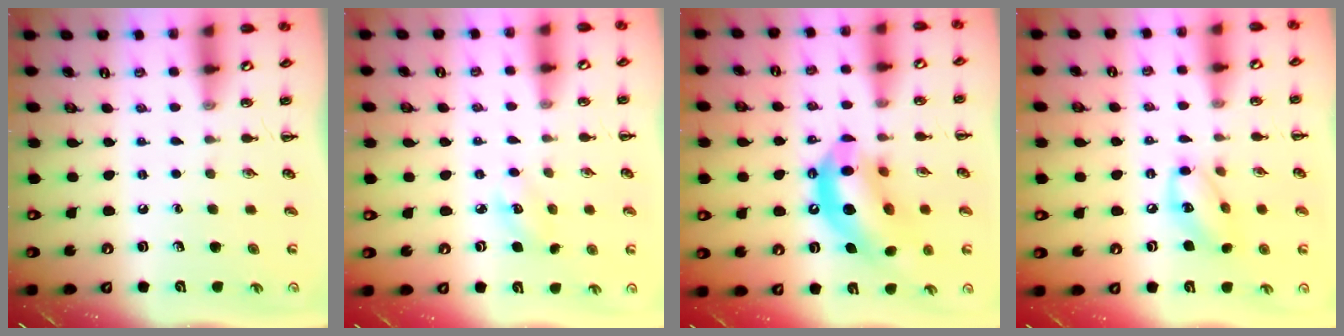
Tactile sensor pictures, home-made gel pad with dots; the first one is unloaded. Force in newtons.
{"total": 3.8, "press": 3.7, "slide": 0.9}
{"total": 15.8, "press": 15.2, "slide": 4.0}
{"total": 11.1, "press": 11.0, "slide": 1.2}